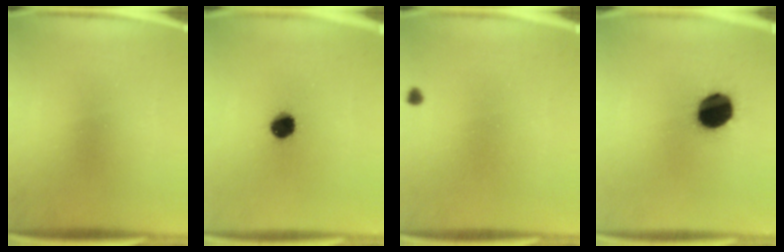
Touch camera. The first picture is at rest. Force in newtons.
{"total": 6.5}
{"total": 0.7}
{"total": 13.4}